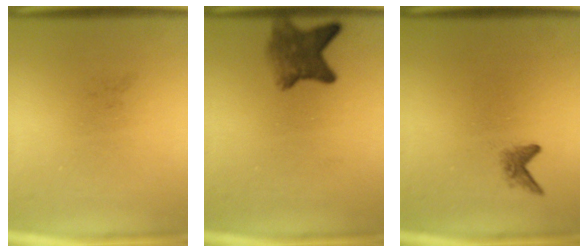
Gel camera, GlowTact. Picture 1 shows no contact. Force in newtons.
{"total": 5.2}
{"total": 1.4}